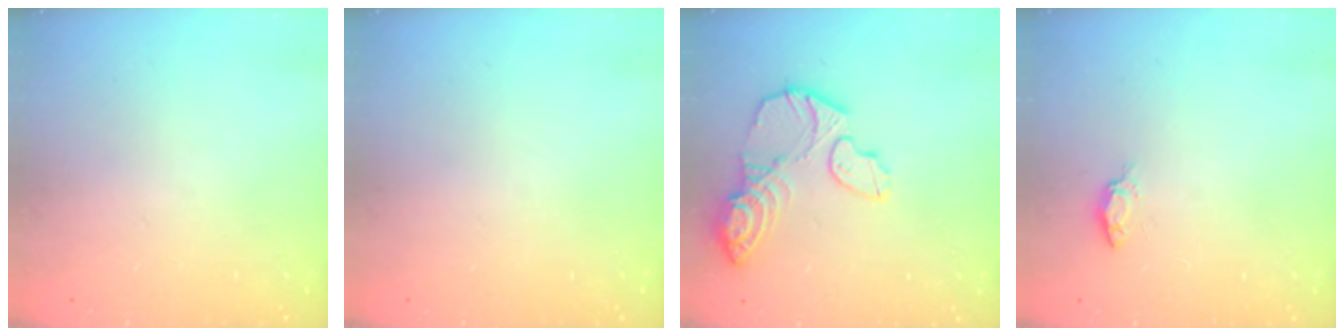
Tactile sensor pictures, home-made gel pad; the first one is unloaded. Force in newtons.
{"total": 0.0}
{"total": 13.6, "press": 13.5, "slide": 1.1}
{"total": 3.9, "press": 3.9, "slide": 0.5}